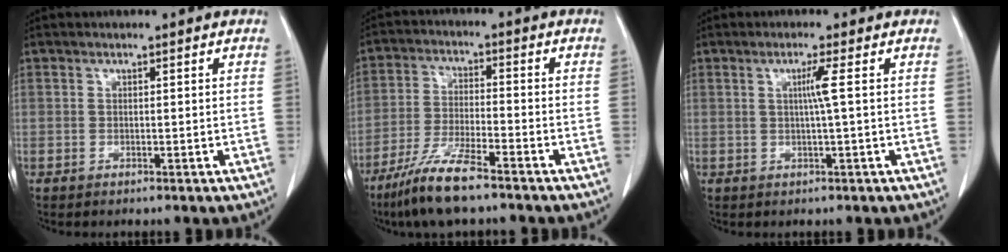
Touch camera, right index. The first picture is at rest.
{"total": 9.5, "force": [-7.0, 0.9, 6.4], "torque": [-0.131, -0.026, -0.133]}
{"total": 2.6, "force": [0.4, -0.9, 2.4], "torque": [-0.048, -0.002, 0.008]}